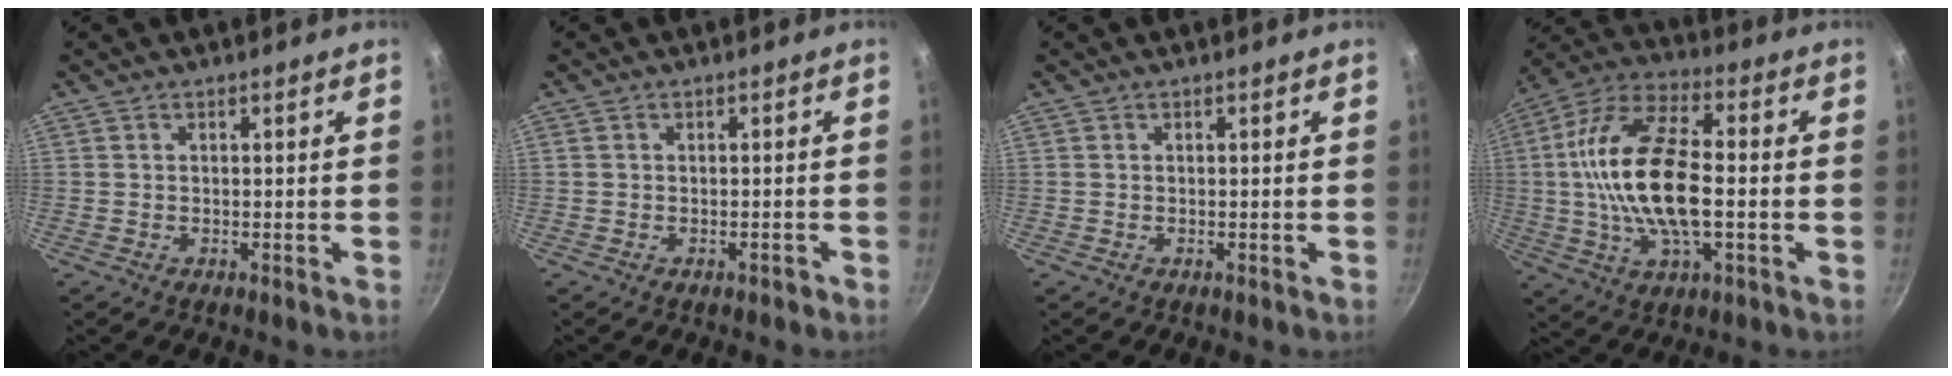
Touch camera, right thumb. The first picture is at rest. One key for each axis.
{"total": 0.8, "fx": -0.6, "fy": 0.4, "fz": 0.4, "tx": 0.001, "ty": 0.011, "tz": -0.003}
{"total": 0.0}
{"total": 19.5, "fx": -0.8, "fy": 8.8, "fz": 17.4, "tx": -0.323, "ty": 0.027, "tz": -0.028}